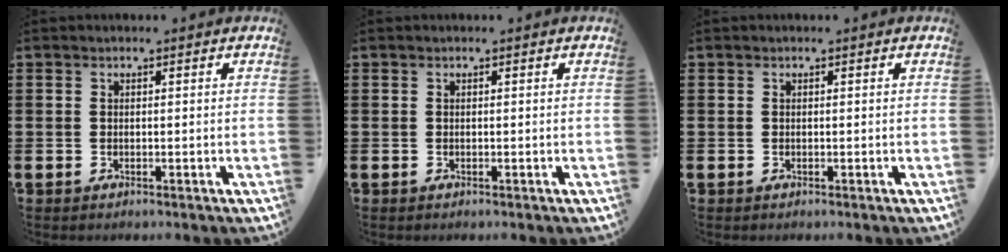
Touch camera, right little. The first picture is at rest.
{"total": 0.0}
{"total": 0.0}